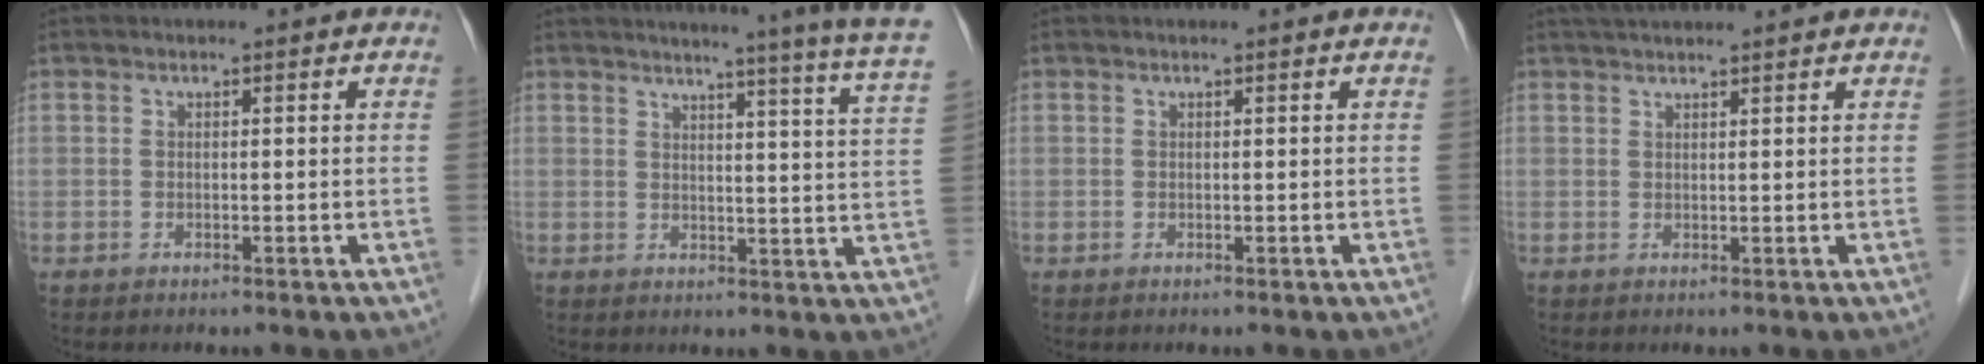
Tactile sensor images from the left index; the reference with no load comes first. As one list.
[{"total": 17.1, "force": [14.8, -1.8, 8.5], "torque": [-0.117, -0.068, 0.159]}, {"total": 0.0}, {"total": 5.6, "force": [5.0, -0.2, 2.4], "torque": [-0.034, 0.035, 0.076]}]